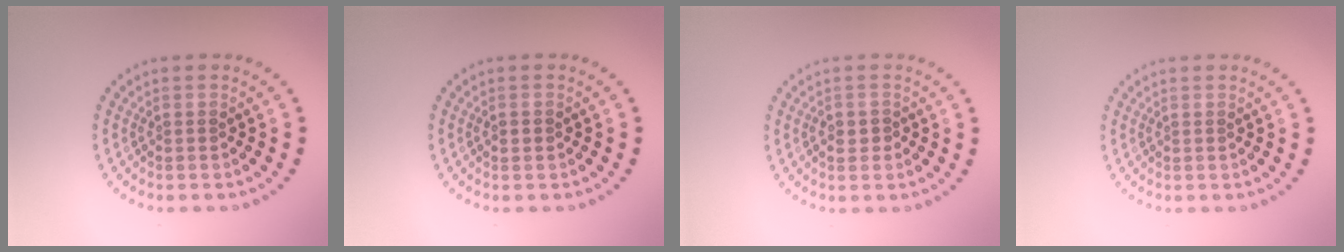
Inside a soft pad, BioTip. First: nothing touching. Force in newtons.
{"total": 1.1, "press": 1.1, "slide": 0.1}
{"total": 0.9, "press": 0.8, "slide": 0.2}
{"total": 0.0}